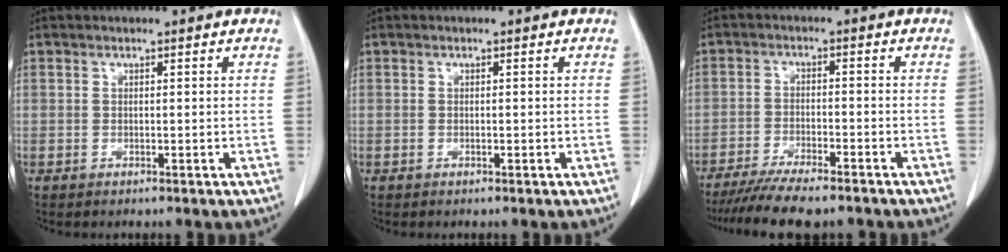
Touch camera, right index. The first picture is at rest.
{"total": 0.0}
{"total": 10.9, "force": [-9.3, 1.4, 5.4], "torque": [-0.081, -0.020, -0.146]}